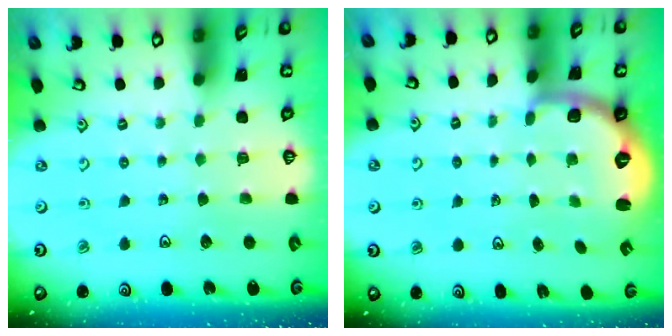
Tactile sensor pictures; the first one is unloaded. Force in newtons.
{"total": 2.7, "press": 1.6, "slide": 2.2}